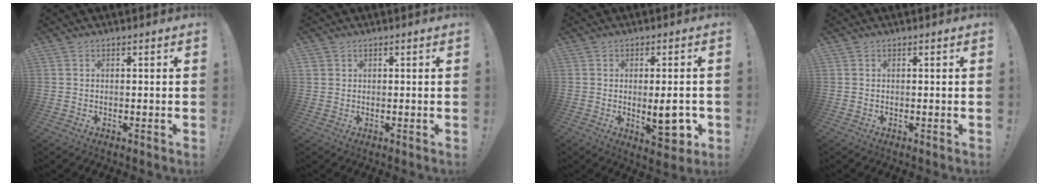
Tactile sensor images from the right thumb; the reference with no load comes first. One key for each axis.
{"total": 1.5, "fx": 1.0, "fy": 1.0, "fz": 0.3, "tx": -0.004, "ty": -0.001, "tz": 0.019}
{"total": 10.0, "fx": -1.4, "fy": 3.6, "fz": 9.2, "tx": -0.094, "ty": -0.009, "tz": -0.018}
{"total": 0.0}